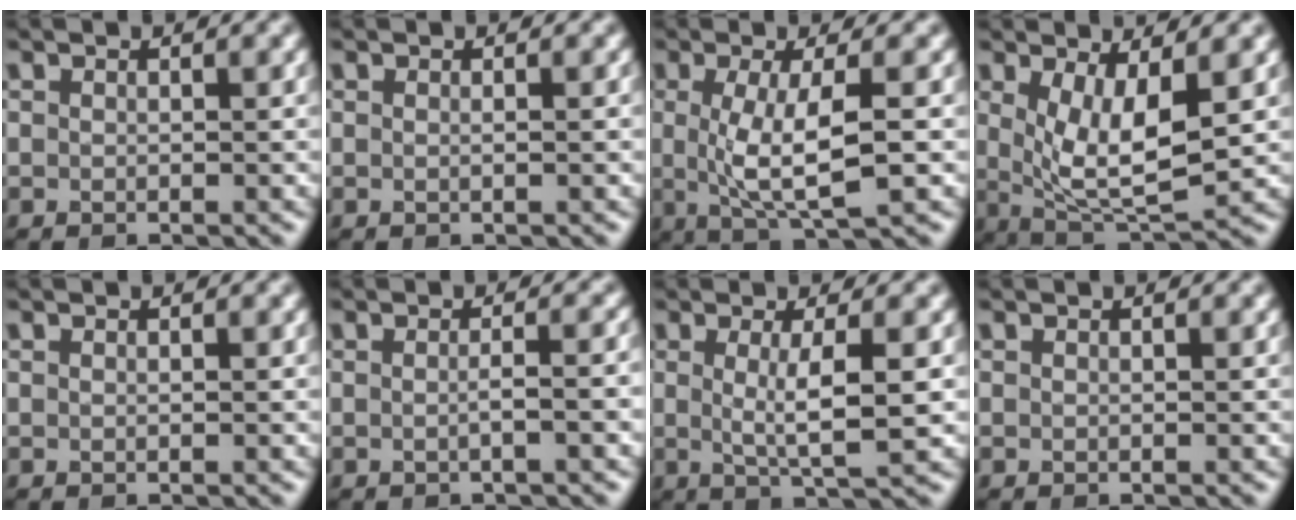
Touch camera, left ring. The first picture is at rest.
{"total": 0.8, "force": [0.1, 0.2, 0.7], "torque": [-0.009, 0.000, -0.005]}
{"total": 5.8, "force": [-0.1, 1.4, 5.6], "torque": [-0.103, -0.006, 0.001]}
{"total": 6.5, "force": [0.9, 2.4, 5.9], "torque": [-0.116, -0.016, 0.023]}
{"total": 0.0}
{"total": 2.5, "force": [-0.2, 0.8, 2.3], "torque": [-0.022, 0.006, -0.009]}
{"total": 4.1, "force": [0.3, 0.8, 4.0], "torque": [-0.068, -0.005, 0.007]}
{"total": 0.0}